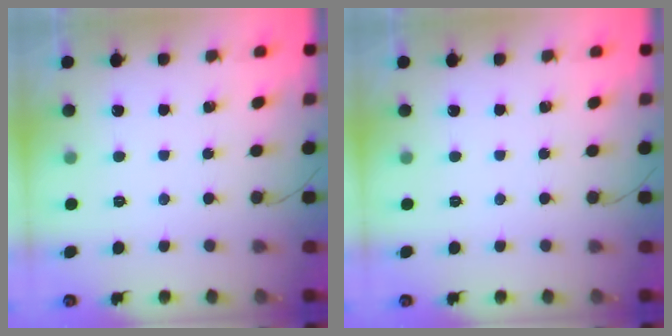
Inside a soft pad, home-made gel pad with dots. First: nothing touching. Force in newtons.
{"total": 0.0}